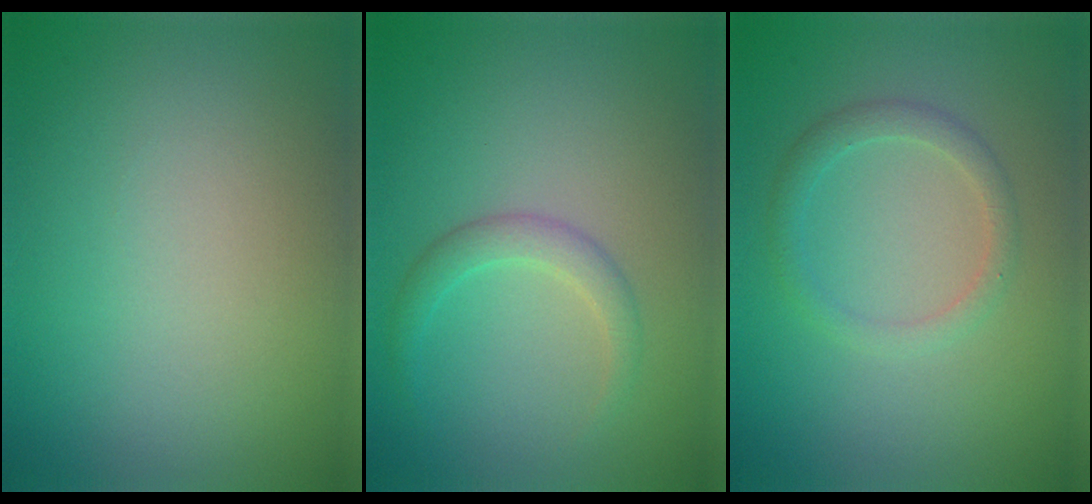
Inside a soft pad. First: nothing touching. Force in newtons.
{"total": 1.9, "press": 1.9, "slide": 0.1}
{"total": 1.9, "press": 1.9, "slide": 0.1}